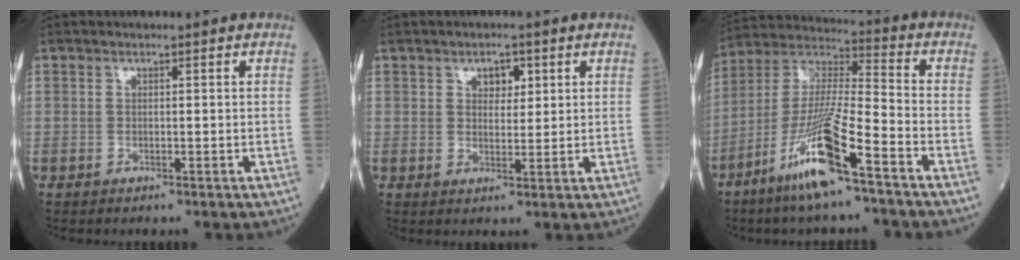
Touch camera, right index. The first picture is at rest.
{"total": 3.1, "force": [1.5, 1.8, 2.1], "torque": [-0.027, 0.002, 0.023]}
{"total": 14.9, "force": [-8.2, 0.6, 12.4], "torque": [-0.256, -0.023, -0.159]}